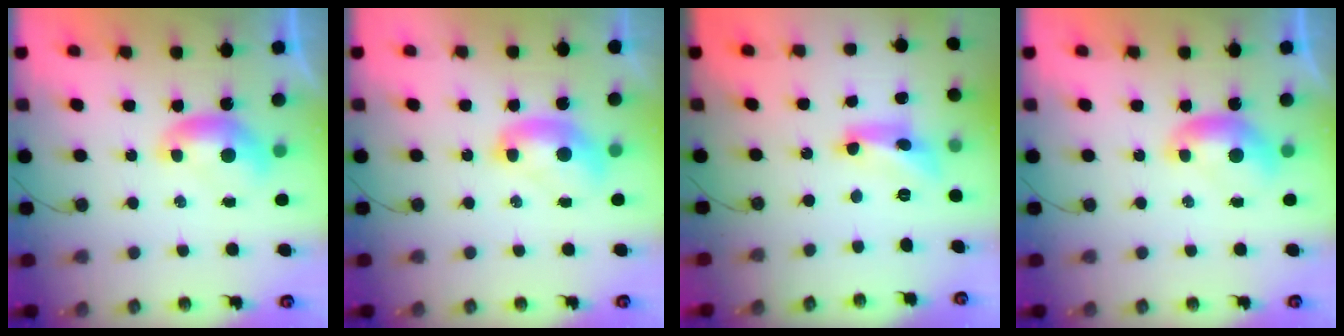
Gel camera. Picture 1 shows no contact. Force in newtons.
{"total": 2.1, "press": 2.1, "slide": 0.2}
{"total": 8.6, "press": 8.6, "slide": 0.4}
{"total": 0.0}